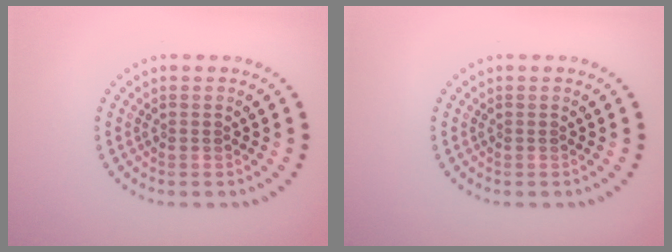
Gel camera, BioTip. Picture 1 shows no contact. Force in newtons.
{"total": 0.0}